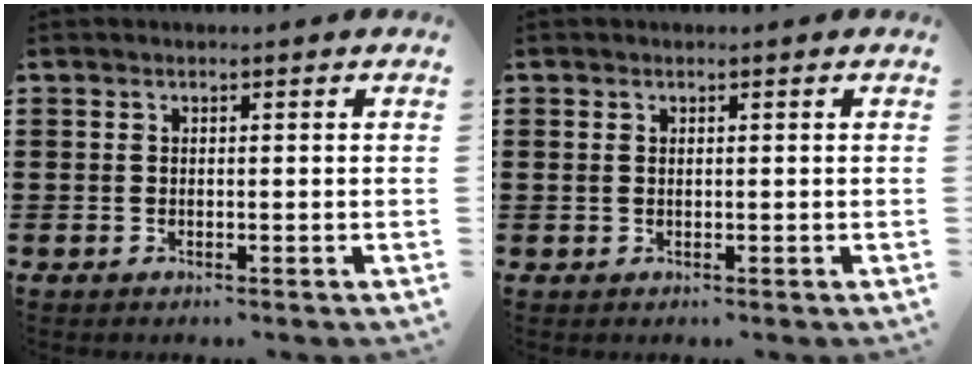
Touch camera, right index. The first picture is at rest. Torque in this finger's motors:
{"motor_torque": [-0.55, 1.18, 0.02, -0.01]}